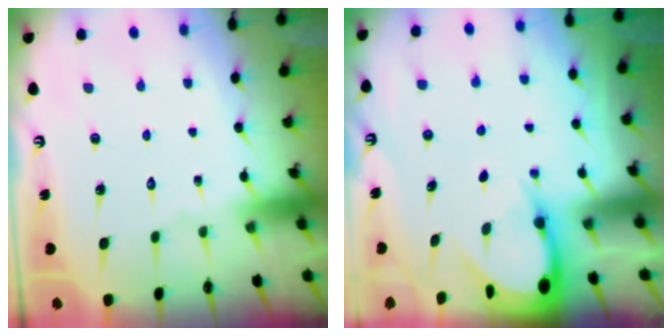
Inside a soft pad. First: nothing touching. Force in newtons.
{"total": 4.3, "press": 4.2, "slide": 0.6}